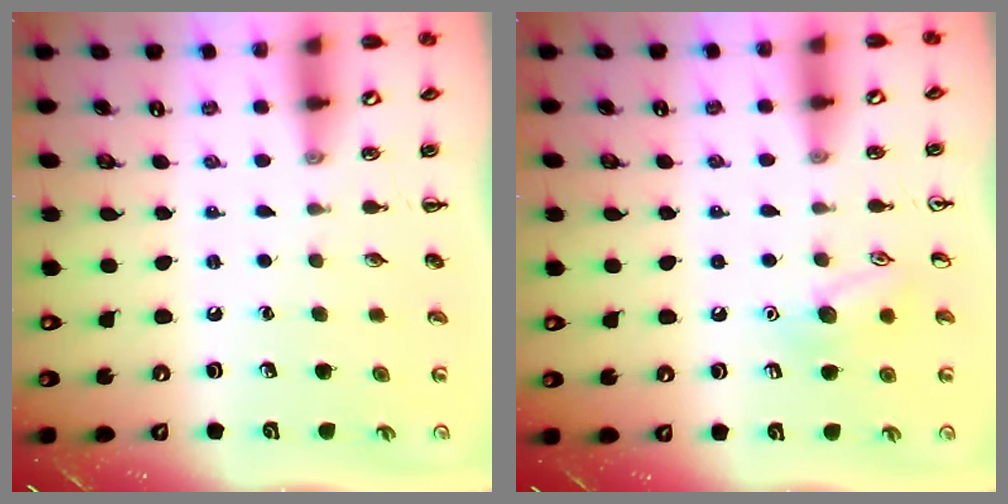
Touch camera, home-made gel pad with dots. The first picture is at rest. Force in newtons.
{"total": 9.0, "press": 8.9, "slide": 1.2}